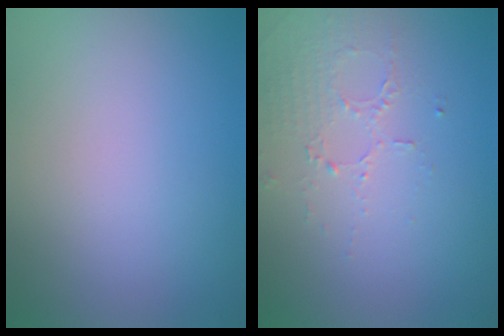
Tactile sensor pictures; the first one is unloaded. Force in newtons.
{"total": 1.6, "press": 1.0, "slide": 1.3}